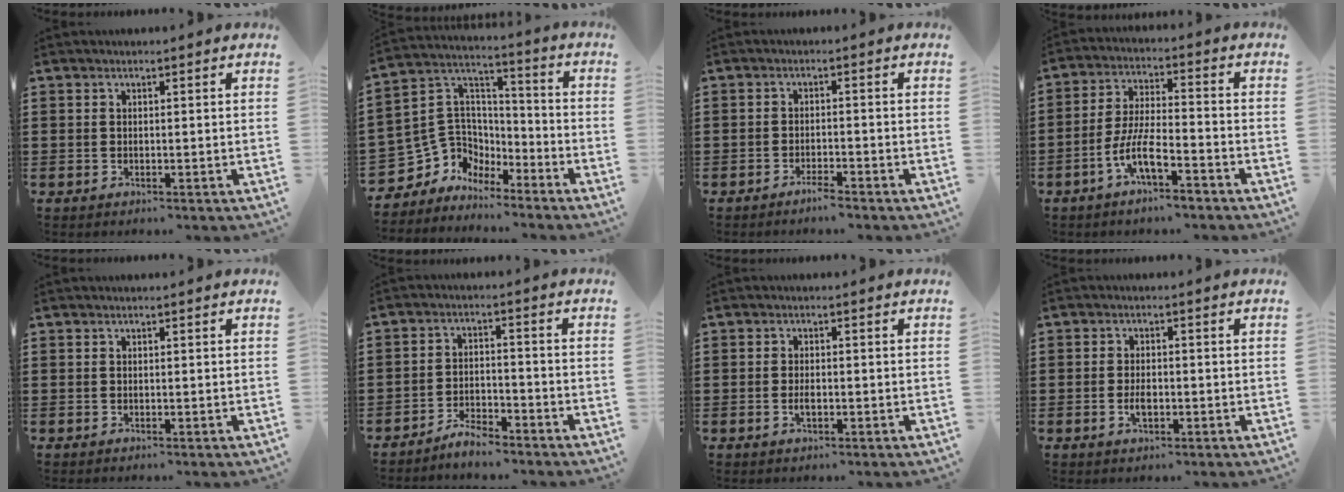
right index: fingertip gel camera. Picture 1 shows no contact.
{"total": 6.6, "force": [-2.4, 6.1, 0.3], "torque": [-0.050, -0.008, -0.048]}
{"total": 2.0, "force": [-1.8, 0.2, 0.8], "torque": [-0.017, 0.001, -0.033]}
{"total": 8.5, "force": [-5.0, 1.9, 6.6], "torque": [-0.153, -0.010, -0.099]}
{"total": 0.0}
{"total": 3.9, "force": [-3.8, 0.7, 0.8], "torque": [-0.017, 0.011, -0.076]}
{"total": 1.9, "force": [-0.6, 0.7, 1.7], "torque": [-0.032, 0.000, -0.012]}
{"total": 2.6, "force": [-0.8, 1.2, 2.2], "torque": [-0.042, 0.001, -0.014]}